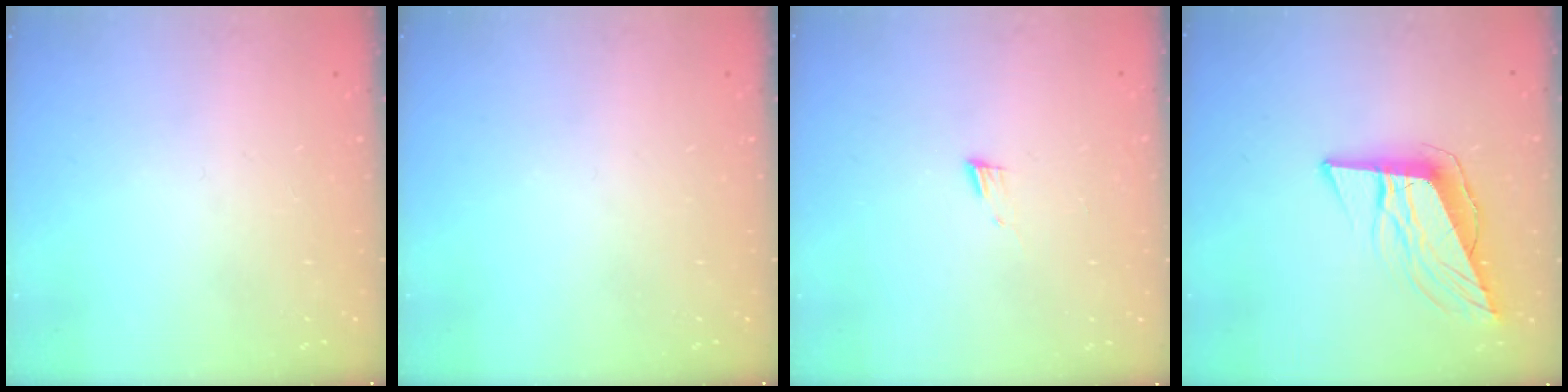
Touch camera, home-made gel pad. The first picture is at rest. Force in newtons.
{"total": 0.0}
{"total": 4.9, "press": 4.9, "slide": 0.5}
{"total": 11.4, "press": 10.8, "slide": 3.6}